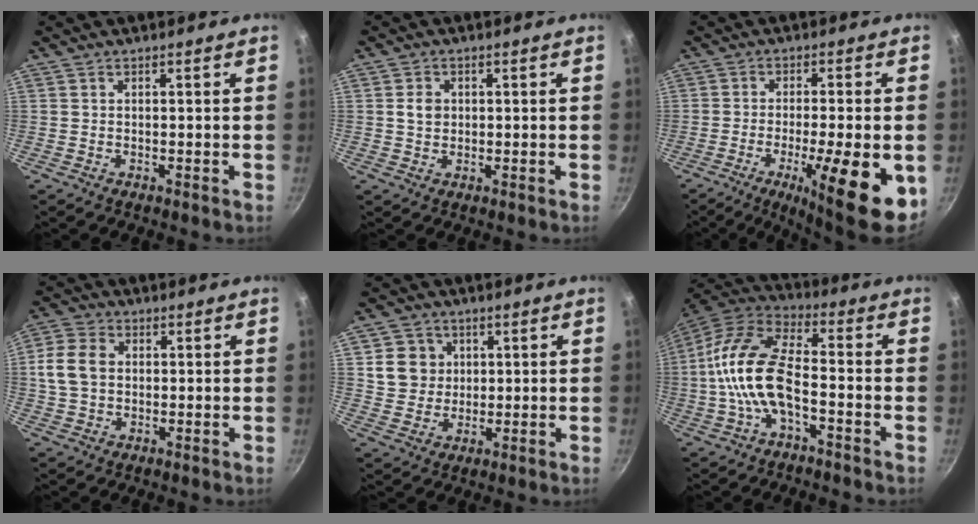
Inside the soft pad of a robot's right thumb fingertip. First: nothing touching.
{"total": 3.0, "force": [0.4, 2.4, 1.7], "torque": [-0.018, 0.003, 0.005]}
{"total": 16.2, "force": [-5.4, 3.6, 14.9], "torque": [-0.208, 0.006, -0.076]}
{"total": 8.4, "force": [1.0, 6.3, 5.4], "torque": [-0.095, 0.006, 0.007]}
{"total": 7.3, "force": [1.9, 6.8, 2.2], "torque": [-0.002, -0.003, 0.035]}
{"total": 15.1, "force": [-3.2, 7.0, 13.0], "torque": [-0.246, 0.042, -0.076]}